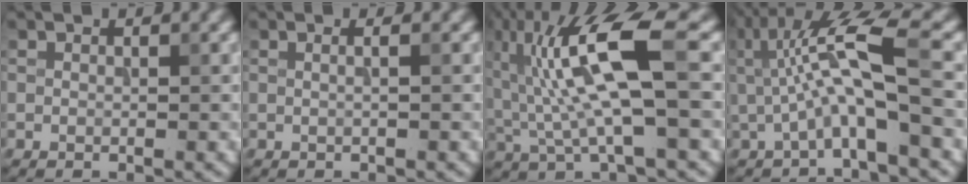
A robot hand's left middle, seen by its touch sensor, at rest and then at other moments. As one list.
[{"total": 1.6, "force": [0.4, 0.8, 1.3], "torque": [0.000, -0.001, -0.012]}, {"total": 10.1, "force": [1.5, 2.3, 9.8], "torque": [-0.194, 0.006, 0.030]}, {"total": 7.7, "force": [0.5, 1.6, 7.5], "torque": [-0.135, 0.009, 0.007]}]